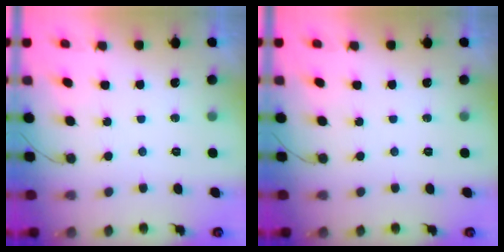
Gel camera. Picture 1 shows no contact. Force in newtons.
{"total": 0.0}